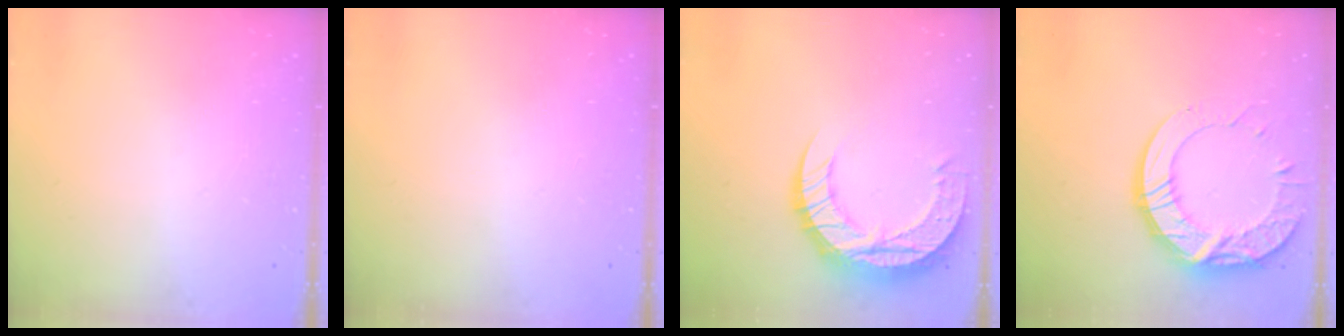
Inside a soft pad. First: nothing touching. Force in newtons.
{"total": 0.0}
{"total": 19.0, "press": 18.9, "slide": 1.4}
{"total": 15.6, "press": 15.6, "slide": 1.1}